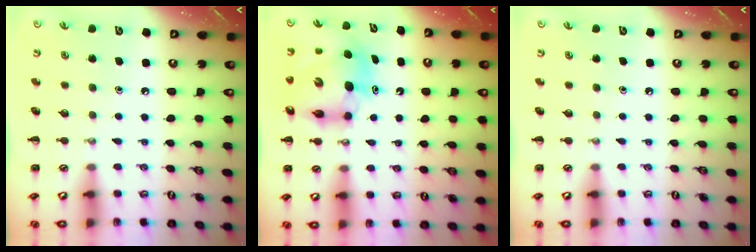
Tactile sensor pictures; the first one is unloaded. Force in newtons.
{"total": 9.9, "press": 9.5, "slide": 2.8}
{"total": 0.0}